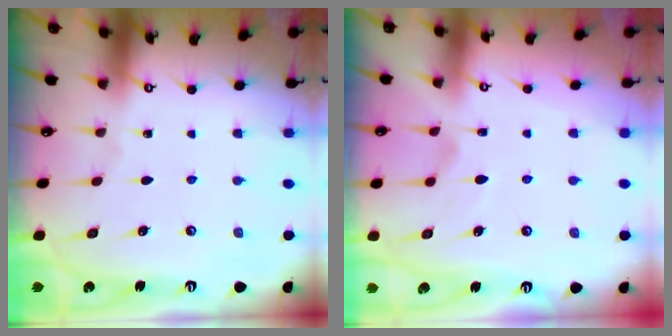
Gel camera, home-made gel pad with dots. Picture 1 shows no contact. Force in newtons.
{"total": 1.8, "press": 1.2, "slide": 1.3}